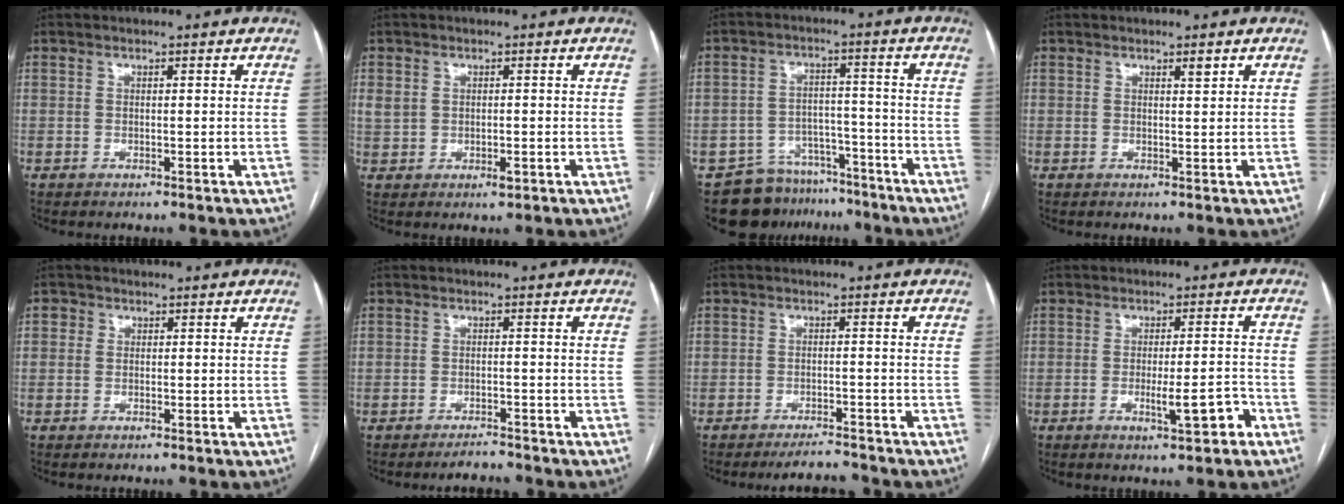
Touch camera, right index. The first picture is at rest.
{"total": 3.3, "force": [0.0, 2.2, 2.5], "torque": [-0.051, 0.007, 0.011]}
{"total": 10.8, "force": [-8.8, 6.0, 1.4], "torque": [-0.013, 0.030, -0.129]}
{"total": 1.1, "force": [0.7, 0.1, 0.7], "torque": [-0.014, 0.000, 0.013]}
{"total": 1.1, "force": [0.0, 1.1, 0.2], "torque": [0.001, 0.004, -0.004]}
{"total": 2.0, "force": [-2.0, 0.4, 0.3], "torque": [-0.005, -0.003, -0.028]}
{"total": 3.4, "force": [-3.3, 0.6, 0.6], "torque": [-0.006, -0.008, -0.051]}
{"total": 5.3, "force": [-2.5, 0.7, 4.6], "torque": [-0.069, -0.001, -0.035]}